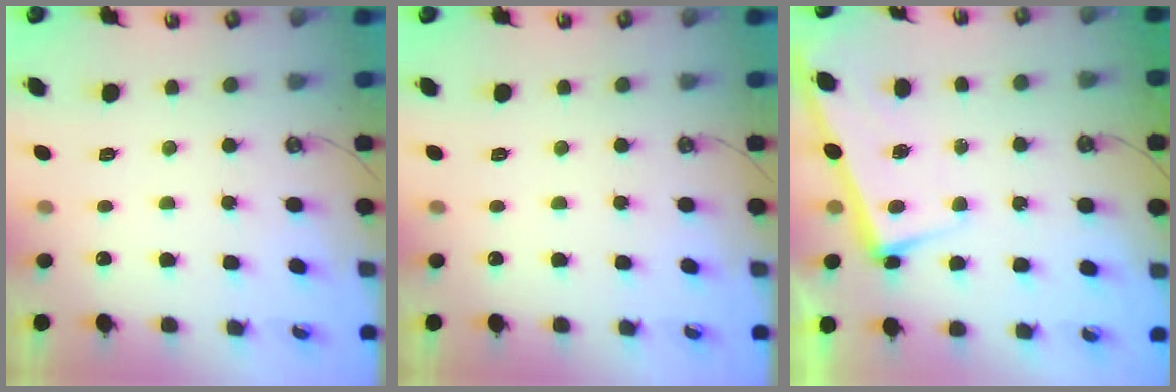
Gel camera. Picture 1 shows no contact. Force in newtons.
{"total": 0.0}
{"total": 2.6, "press": 2.5, "slide": 0.7}